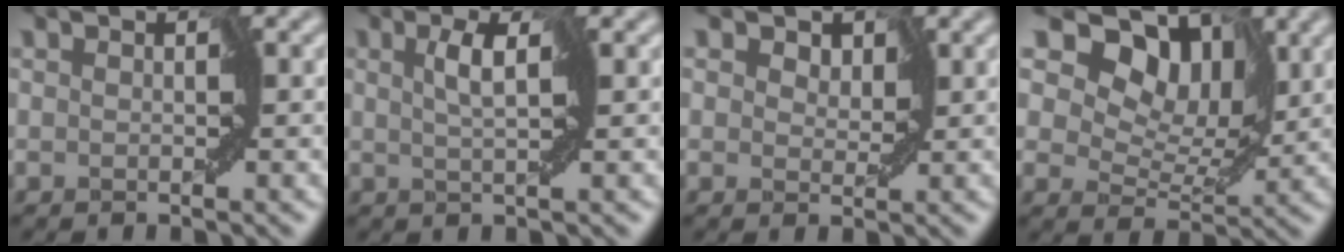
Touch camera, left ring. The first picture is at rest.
{"total": 1.8, "force": [0.8, -0.1, 1.6], "torque": [-0.031, 0.006, 0.012]}
{"total": 2.6, "force": [1.5, 1.8, 1.1], "torque": [-0.009, 0.007, 0.008]}
{"total": 9.9, "force": [5.8, 6.0, 5.3], "torque": [-0.082, 0.010, 0.079]}